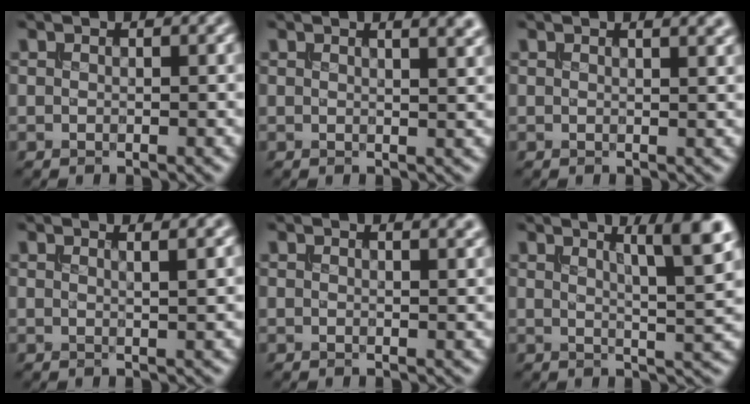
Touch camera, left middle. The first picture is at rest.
{"total": 3.8, "force": [2.3, 1.6, 2.6], "torque": [-0.007, 0.020, 0.007]}
{"total": 2.5, "force": [1.7, 1.0, 1.5], "torque": [-0.003, 0.010, 0.007]}
{"total": 2.1, "force": [1.2, 0.7, 1.6], "torque": [-0.009, 0.012, -0.004]}
{"total": 2.8, "force": [1.9, 1.1, 1.7], "torque": [-0.002, 0.013, 0.008]}
{"total": 6.7, "force": [3.4, 1.3, 5.6], "torque": [-0.061, 0.009, 0.047]}